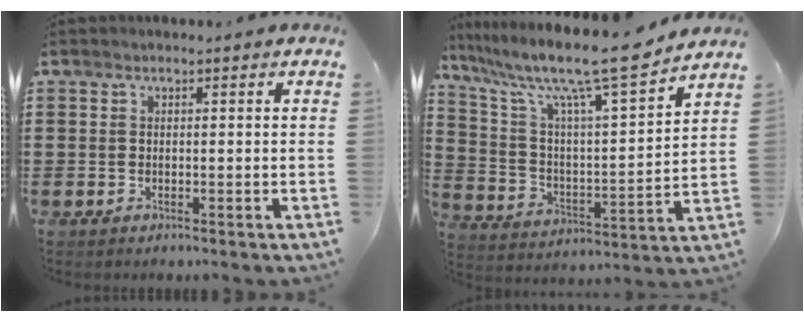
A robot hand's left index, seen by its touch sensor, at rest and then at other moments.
{"total": 12.3, "force": [10.0, 0.9, 7.0], "torque": [-0.156, -0.069, 0.160]}